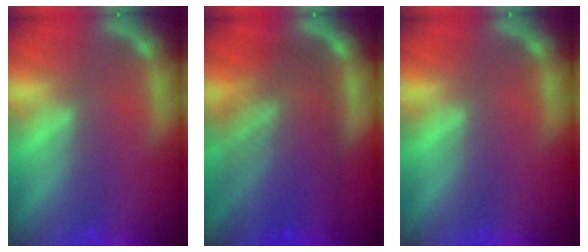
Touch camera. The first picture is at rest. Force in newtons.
{"total": 10.0}
{"total": 0.0}